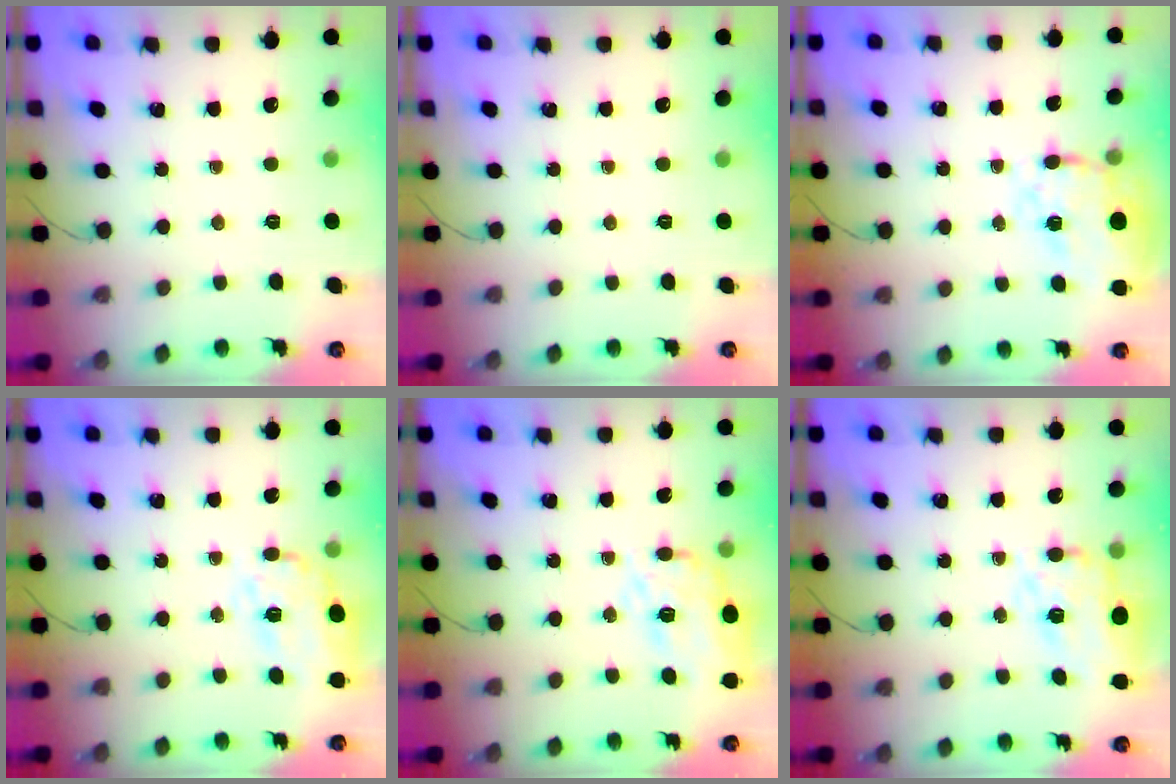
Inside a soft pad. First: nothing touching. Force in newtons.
{"total": 0.0}
{"total": 19.4, "press": 19.3, "slide": 1.9}
{"total": 20.2, "press": 20.1, "slide": 2.2}
{"total": 15.0, "press": 14.8, "slide": 2.6}
{"total": 13.6, "press": 13.0, "slide": 4.2}